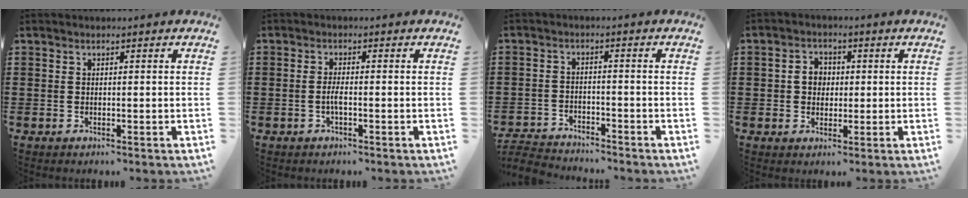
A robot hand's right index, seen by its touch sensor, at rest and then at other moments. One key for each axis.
{"total": 2.2, "fx": -0.8, "fy": 0.1, "fz": 2.0, "tx": -0.054, "ty": -0.009, "tz": -0.019}
{"total": 3.6, "fx": -3.5, "fy": 0.4, "fz": 0.0, "tx": -0.014, "ty": -0.001, "tz": -0.079}
{"total": 3.4, "fx": 0.0, "fy": 3.0, "fz": 1.7, "tx": -0.043, "ty": 0.011, "tz": -0.004}